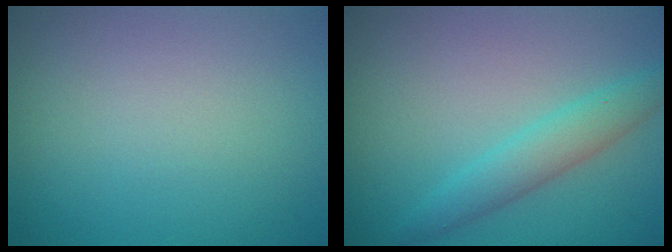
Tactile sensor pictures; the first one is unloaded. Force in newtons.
{"total": 2.9, "press": 2.9, "slide": 0.0}